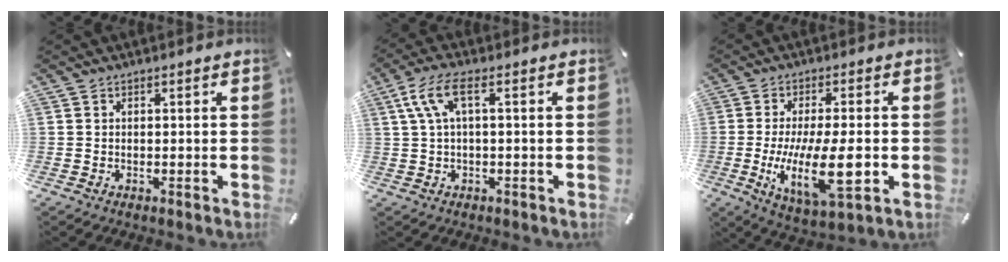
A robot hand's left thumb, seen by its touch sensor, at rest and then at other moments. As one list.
[{"total": 7.6, "force": [1.2, 2.8, 7.0], "torque": [-0.150, -0.005, 0.020]}, {"total": 15.9, "force": [-2.5, 5.0, 14.9], "torque": [-0.276, -0.021, -0.042]}]